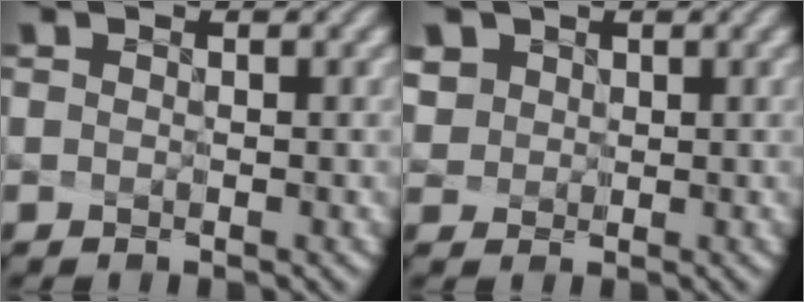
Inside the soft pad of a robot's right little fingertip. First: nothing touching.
{"total": 5.9, "force": [3.7, 4.0, 2.1], "torque": [-0.068, -0.002, 0.077]}